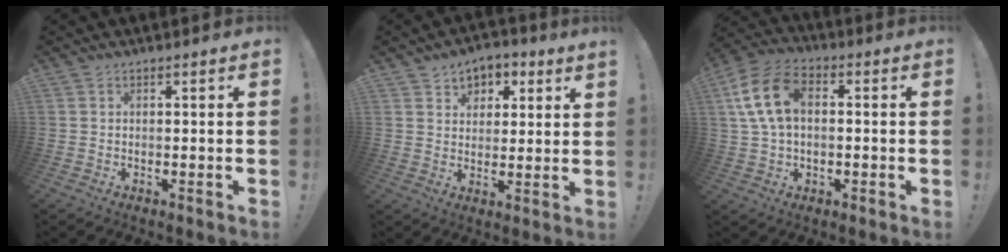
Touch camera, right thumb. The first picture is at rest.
{"total": 5.6, "force": [3.4, 4.2, 1.5], "torque": [-0.019, -0.023, 0.063]}
{"total": 15.2, "force": [2.9, 10.4, 10.6], "torque": [-0.193, 0.010, 0.059]}